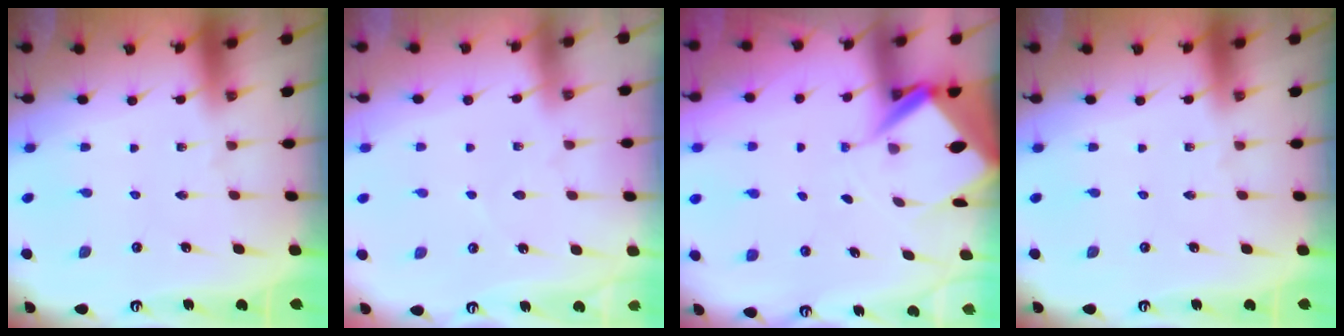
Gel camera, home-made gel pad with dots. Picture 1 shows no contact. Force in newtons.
{"total": 2.3, "press": 2.3, "slide": 0.3}
{"total": 5.4, "press": 5.4, "slide": 0.5}
{"total": 0.0}